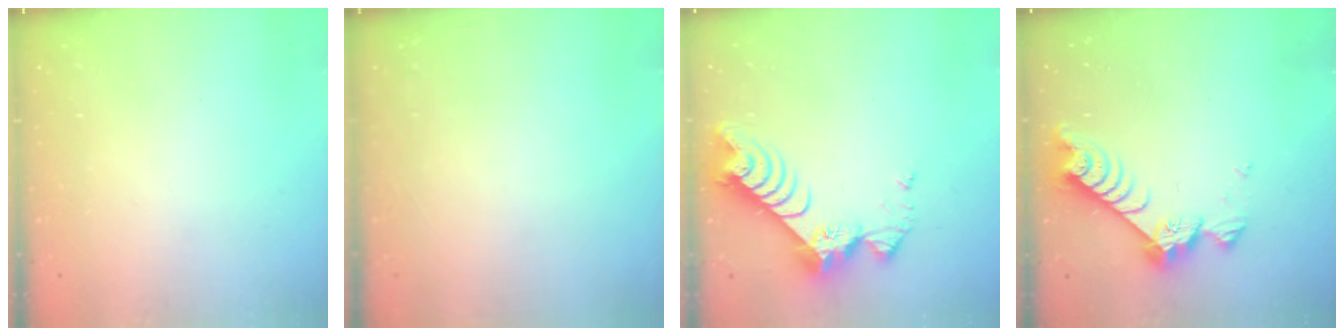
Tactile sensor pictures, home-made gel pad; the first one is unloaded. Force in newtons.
{"total": 0.0}
{"total": 10.7, "press": 10.7, "slide": 0.9}
{"total": 8.8, "press": 8.8, "slide": 0.8}